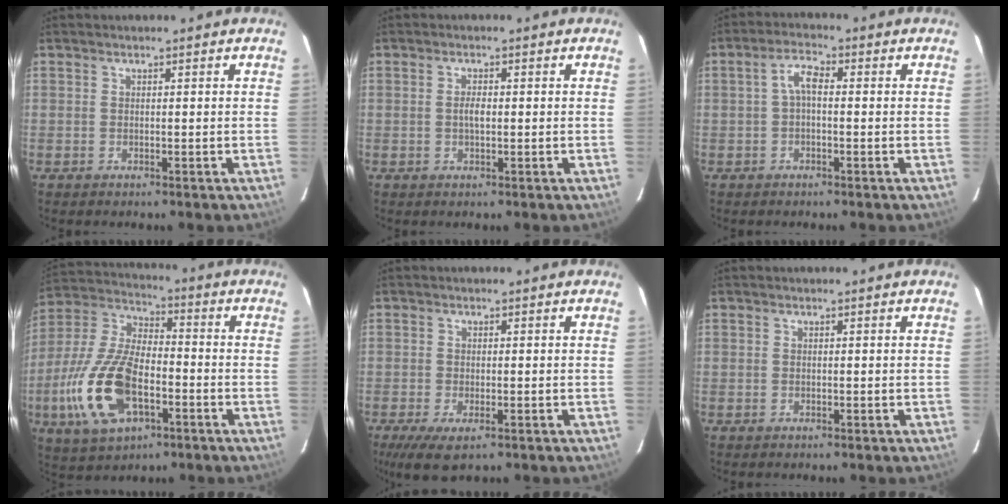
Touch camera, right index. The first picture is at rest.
{"total": 1.8, "force": [-0.1, 0.7, 1.6], "torque": [-0.031, 0.003, -0.003]}
{"total": 3.4, "force": [-0.2, 1.5, 3.1], "torque": [-0.062, 0.015, -0.004]}
{"total": 18.5, "force": [-6.2, 9.3, 14.8], "torque": [-0.335, -0.007, -0.112]}
{"total": 5.8, "force": [-3.1, 2.0, 4.5], "torque": [-0.094, -0.025, -0.049]}
{"total": 0.0}